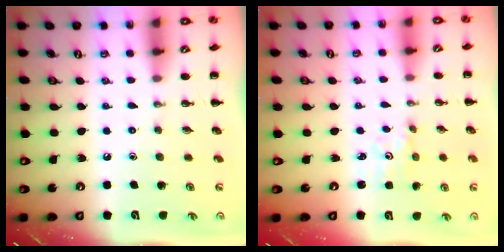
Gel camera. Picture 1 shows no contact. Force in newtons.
{"total": 1.8, "press": 1.7, "slide": 0.5}